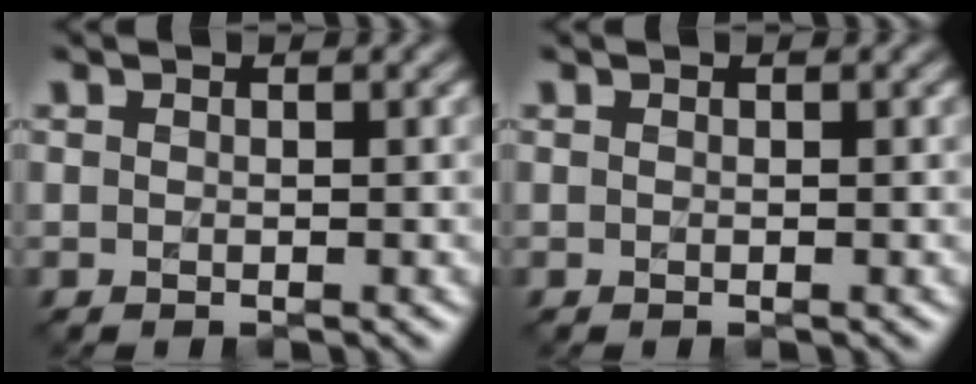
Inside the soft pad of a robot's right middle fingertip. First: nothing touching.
{"total": 0.0}